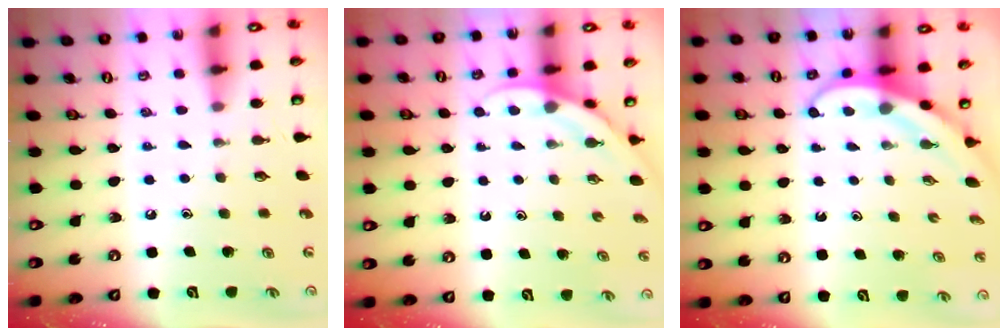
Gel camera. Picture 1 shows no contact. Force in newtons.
{"total": 4.2, "press": 4.2, "slide": 0.3}
{"total": 3.8, "press": 3.8, "slide": 0.2}